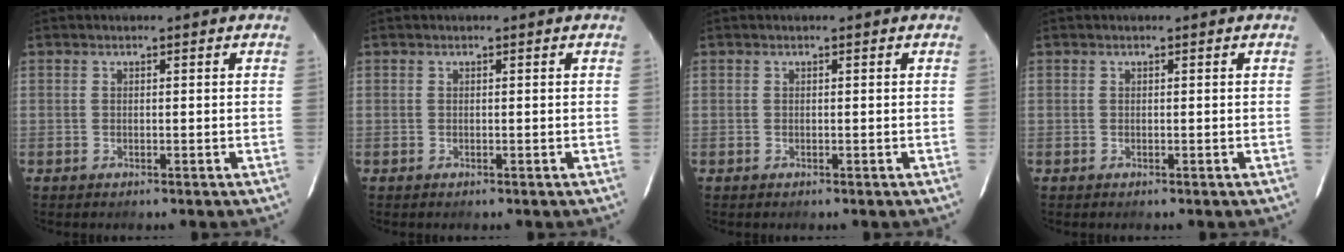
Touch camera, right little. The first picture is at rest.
{"total": 0.0}
{"total": 0.0}
{"total": 0.0}